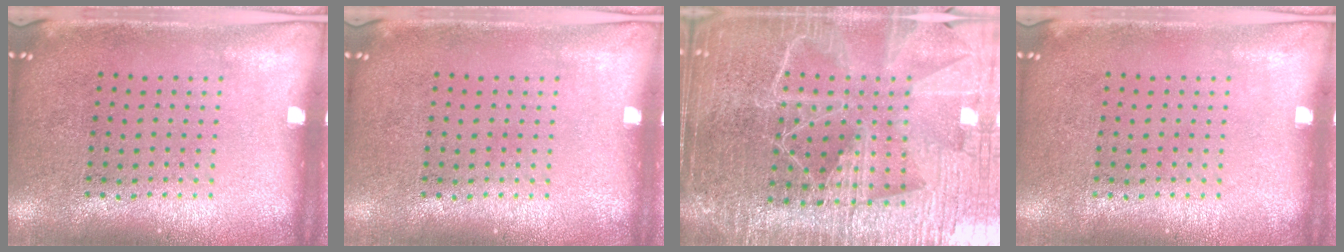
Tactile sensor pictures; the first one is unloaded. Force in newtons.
{"total": 0.0}
{"total": 6.2, "press": 5.4, "slide": 3.0}
{"total": 0.0}